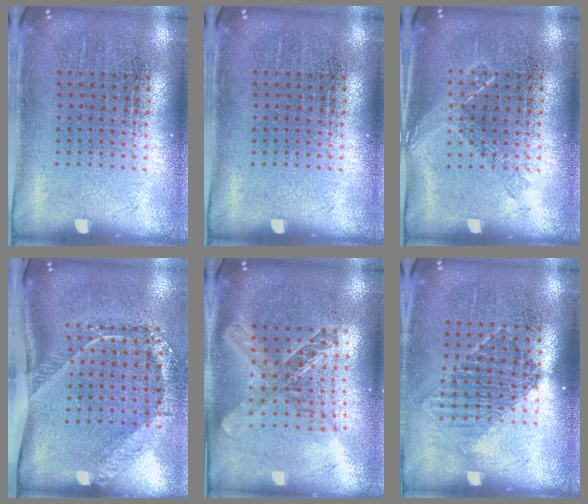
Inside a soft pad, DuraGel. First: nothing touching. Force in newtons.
{"total": 0.0}
{"total": 0.8, "press": 0.8, "slide": 0.3}
{"total": 2.6, "press": 1.7, "slide": 2.0}
{"total": 2.1, "press": 1.7, "slide": 1.2}
{"total": 1.3, "press": 1.1, "slide": 0.7}